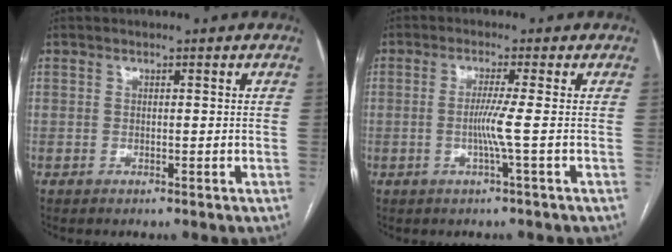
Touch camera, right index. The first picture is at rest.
{"total": 3.6, "force": [-0.7, -1.5, 3.2], "torque": [-0.066, -0.007, -0.014]}